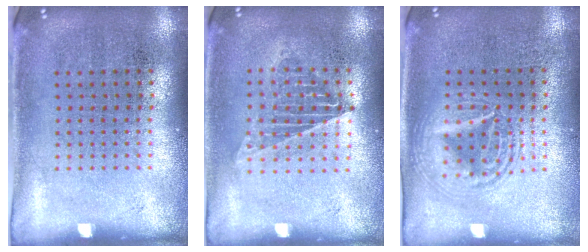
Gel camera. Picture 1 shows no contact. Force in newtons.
{"total": 1.2, "press": 1.1, "slide": 0.4}
{"total": 2.9, "press": 2.8, "slide": 0.3}